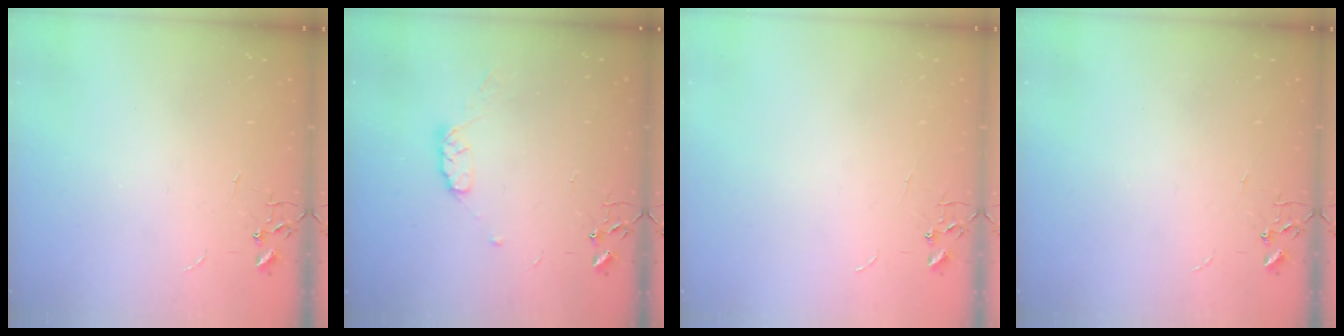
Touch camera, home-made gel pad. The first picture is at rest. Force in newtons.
{"total": 7.1, "press": 7.0, "slide": 1.1}
{"total": 0.0}
{"total": 0.0}